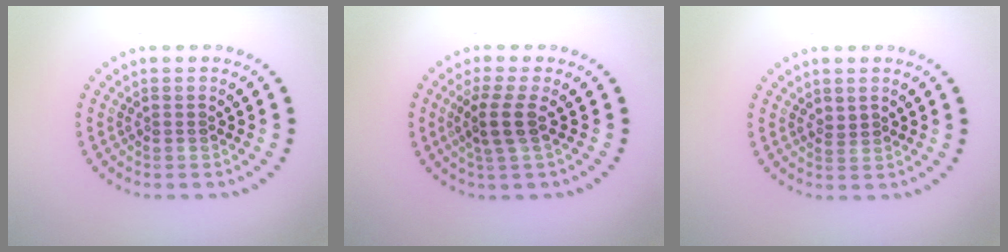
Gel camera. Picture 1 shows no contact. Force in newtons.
{"total": 2.5, "press": 2.0, "slide": 1.6}
{"total": 0.9, "press": 0.8, "slide": 0.4}